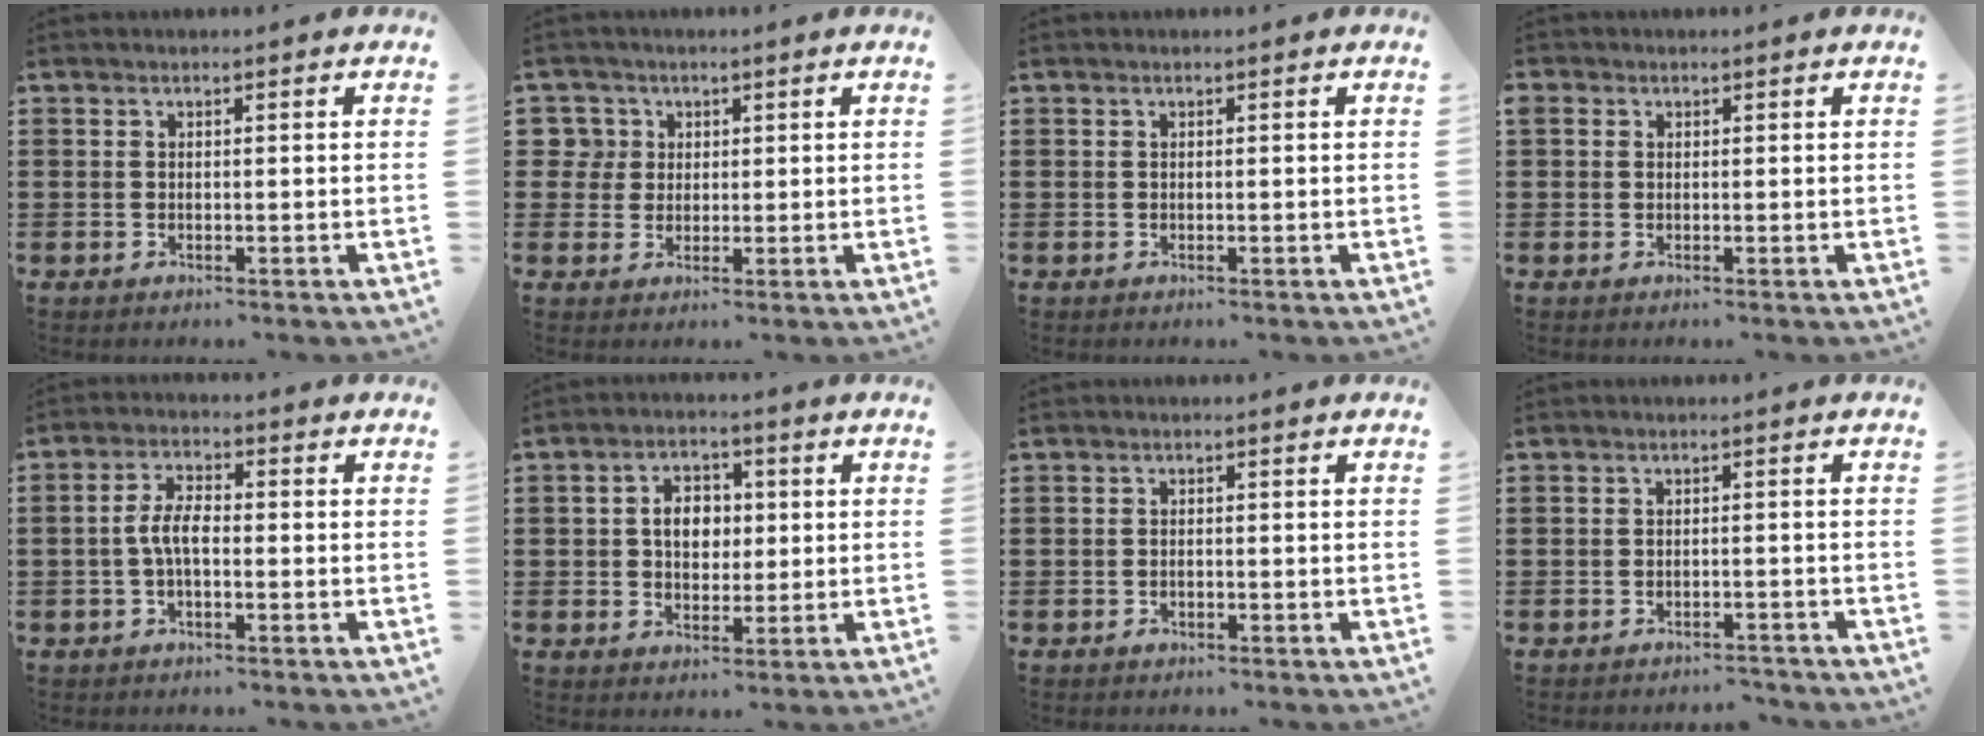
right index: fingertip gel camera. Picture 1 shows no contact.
{"total": 4.1, "force": [1.2, 3.9, 0.3], "torque": [-0.027, 0.014, 0.022]}
{"total": 0.0}
{"total": 0.9, "force": [0.3, 0.9, 0.2], "torque": [-0.005, 0.005, 0.004]}
{"total": 4.9, "force": [-0.8, 2.1, 4.4], "torque": [-0.099, 0.000, -0.021]}
{"total": 5.3, "force": [0.3, 3.9, 3.5], "torque": [-0.071, 0.011, -0.001]}
{"total": 0.9, "force": [-0.5, 0.4, 0.5], "torque": [-0.011, -0.004, -0.009]}
{"total": 1.9, "force": [-1.9, 0.3, -0.1], "torque": [-0.005, 0.001, -0.042]}